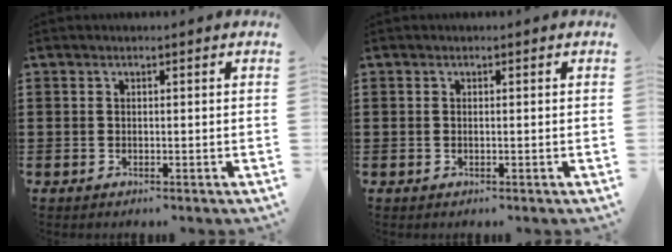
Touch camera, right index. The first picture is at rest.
{"total": 0.0}